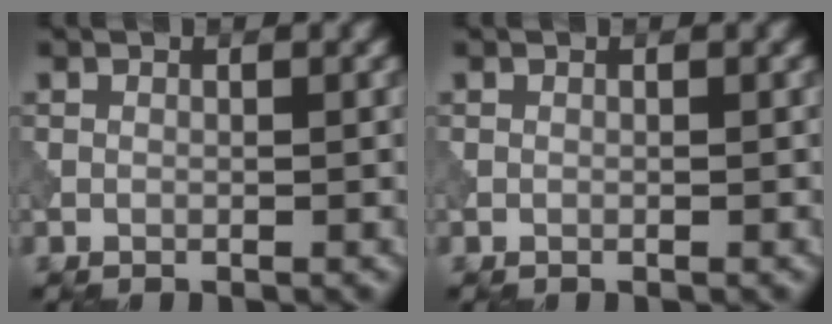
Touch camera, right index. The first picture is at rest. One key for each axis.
{"total": 0.0}